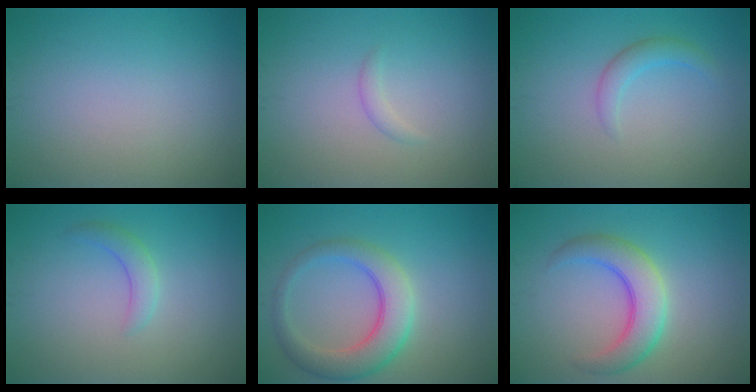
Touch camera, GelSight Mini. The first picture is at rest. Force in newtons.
{"total": 0.9, "press": 0.9, "slide": 0.0}
{"total": 1.8, "press": 1.8, "slide": 0.0}
{"total": 1.8, "press": 1.8, "slide": 0.1}
{"total": 5.3, "press": 5.3, "slide": 0.4}
{"total": 5.0, "press": 5.0, "slide": 0.1}